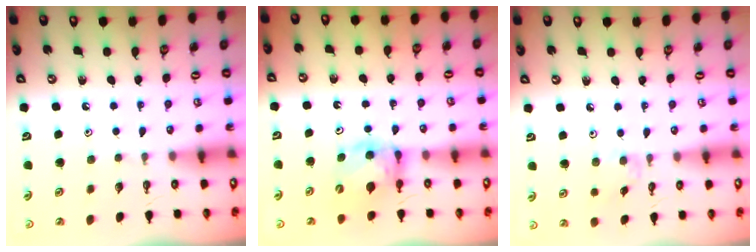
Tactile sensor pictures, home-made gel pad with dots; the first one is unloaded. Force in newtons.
{"total": 6.4, "press": 6.4, "slide": 0.2}
{"total": 2.5, "press": 2.5, "slide": 0.5}